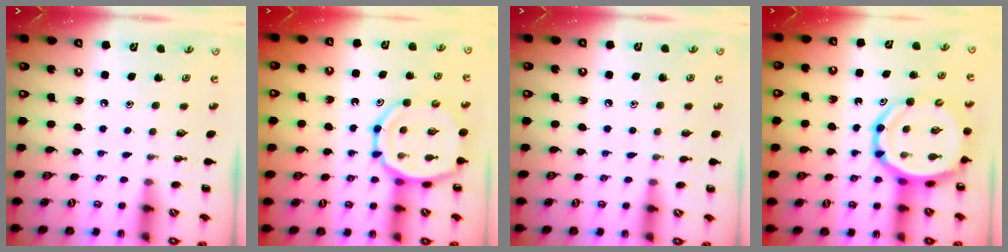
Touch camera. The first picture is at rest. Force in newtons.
{"total": 13.4, "press": 13.0, "slide": 3.2}
{"total": 4.4, "press": 4.1, "slide": 1.6}
{"total": 14.1, "press": 13.5, "slide": 4.0}